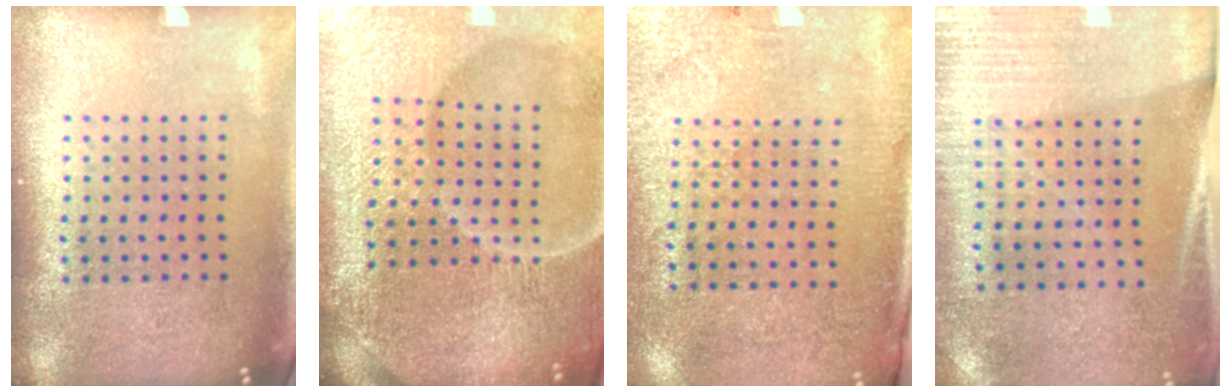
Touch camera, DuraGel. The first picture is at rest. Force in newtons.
{"total": 6.1, "press": 5.5, "slide": 2.5}
{"total": 2.7, "press": 2.4, "slide": 1.3}
{"total": 2.9, "press": 2.6, "slide": 1.3}